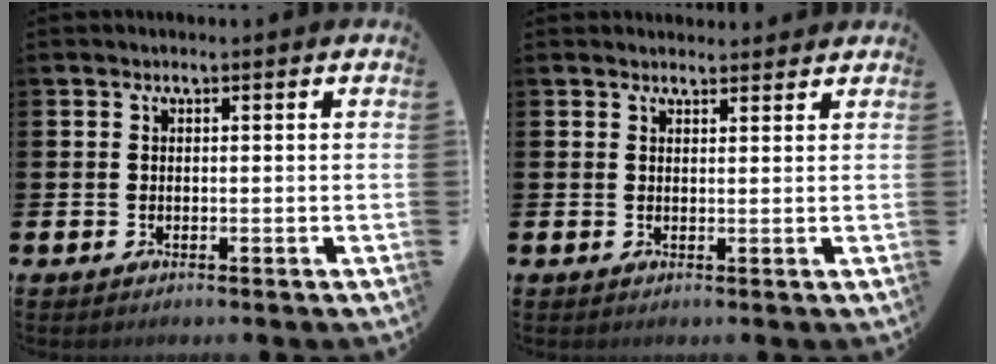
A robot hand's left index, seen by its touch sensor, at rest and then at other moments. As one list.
[{"total": 1.8, "force": [1.7, 0.4, -0.1], "torque": [0.006, -0.007, 0.031]}]